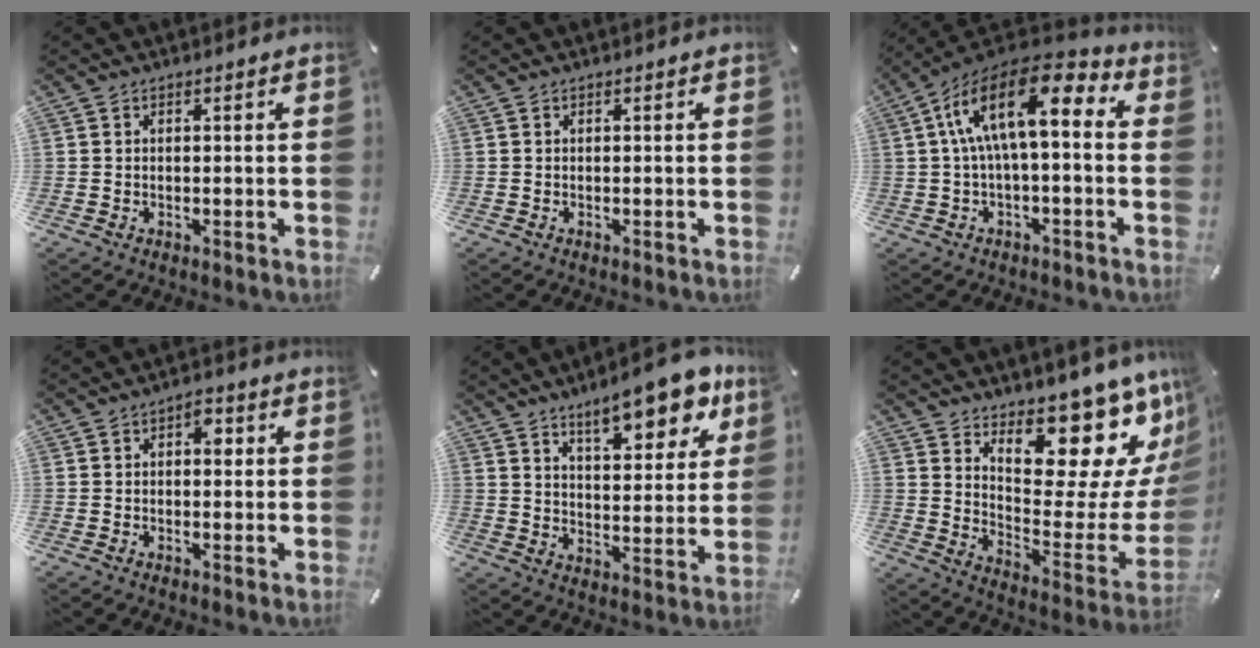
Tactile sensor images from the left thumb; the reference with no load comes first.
{"total": 0.0}
{"total": 16.7, "force": [4.1, 7.2, 14.5], "torque": [-0.266, -0.021, 0.067]}
{"total": 3.0, "force": [0.4, 1.9, 2.3], "torque": [-0.016, -0.002, -0.002]}
{"total": 14.2, "force": [10.3, 5.2, 8.3], "torque": [-0.116, -0.057, 0.175]}
{"total": 17.8, "force": [14.2, 6.9, 8.0], "torque": [-0.083, -0.124, 0.232]}